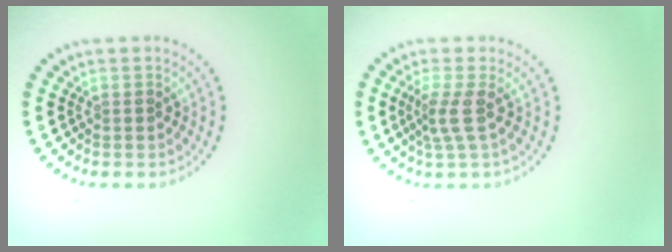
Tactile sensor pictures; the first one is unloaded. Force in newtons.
{"total": 2.3, "press": 1.6, "slide": 1.6}